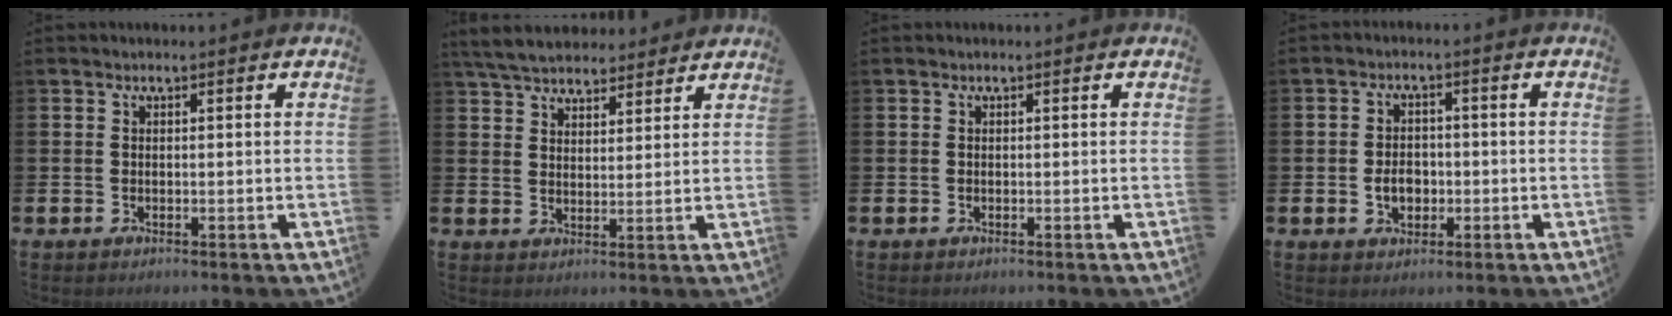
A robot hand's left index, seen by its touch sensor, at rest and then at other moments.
{"total": 5.6, "force": [5.3, 1.5, 1.0], "torque": [-0.040, -0.020, 0.096]}
{"total": 0.0}
{"total": 3.4, "force": [-0.7, 2.5, 2.1], "torque": [-0.025, -0.003, -0.021]}